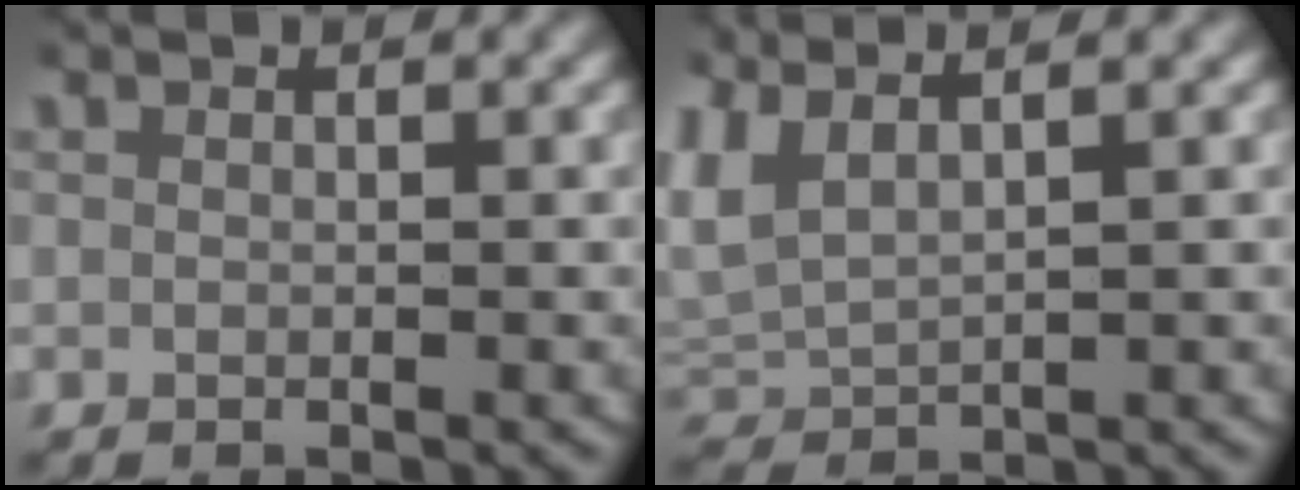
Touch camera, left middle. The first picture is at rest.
{"total": 6.7, "force": [2.1, 5.0, 3.9], "torque": [-0.129, -0.004, 0.038]}